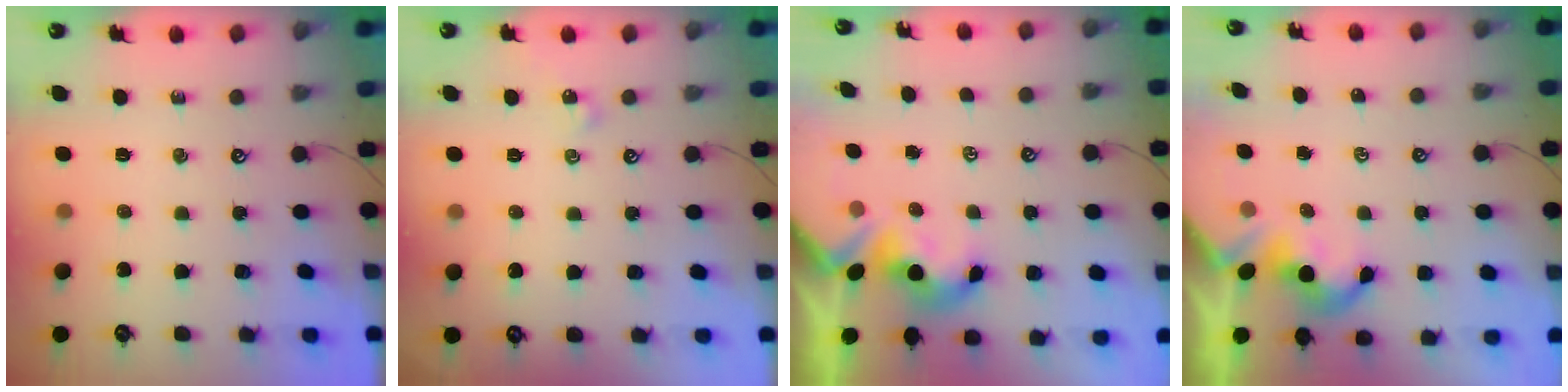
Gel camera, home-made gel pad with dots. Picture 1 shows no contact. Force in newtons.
{"total": 4.4, "press": 4.3, "slide": 0.7}
{"total": 2.1, "press": 2.0, "slide": 0.7}
{"total": 1.8, "press": 1.8, "slide": 0.2}